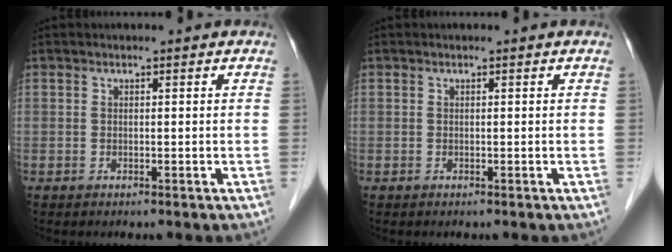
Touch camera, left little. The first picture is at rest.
{"total": 0.0}